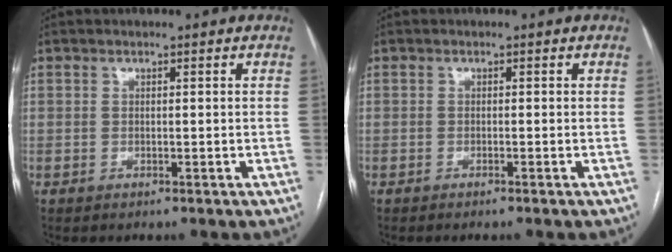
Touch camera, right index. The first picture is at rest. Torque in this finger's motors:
{"motor_torque": [0.06, 0.12, -0.03, 0.01]}